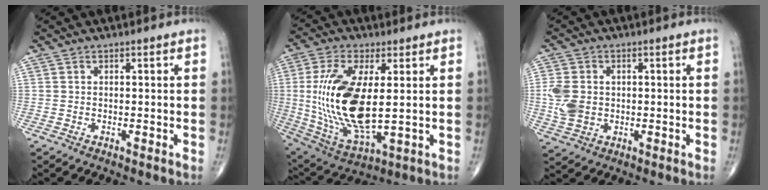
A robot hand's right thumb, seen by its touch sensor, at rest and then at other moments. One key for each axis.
{"total": 19.6, "fx": 1.3, "fy": 8.3, "fz": 17.7, "tx": -0.364, "ty": -0.018, "tz": 0.037}
{"total": 7.0, "fx": 0.0, "fy": 5.4, "fz": 4.6, "tx": -0.092, "ty": 0.003, "tz": 0.006}